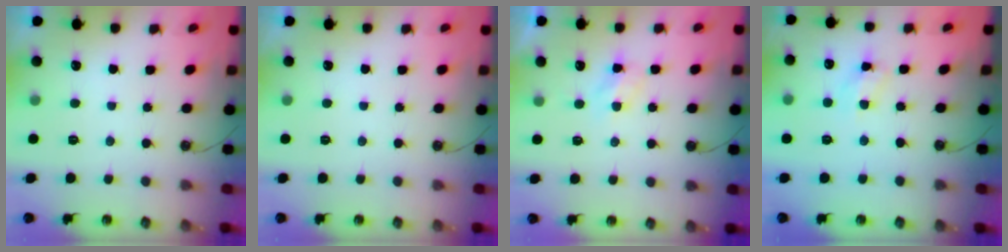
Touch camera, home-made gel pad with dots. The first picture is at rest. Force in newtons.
{"total": 0.0}
{"total": 4.0, "press": 4.0, "slide": 0.5}
{"total": 4.9, "press": 4.9, "slide": 0.3}